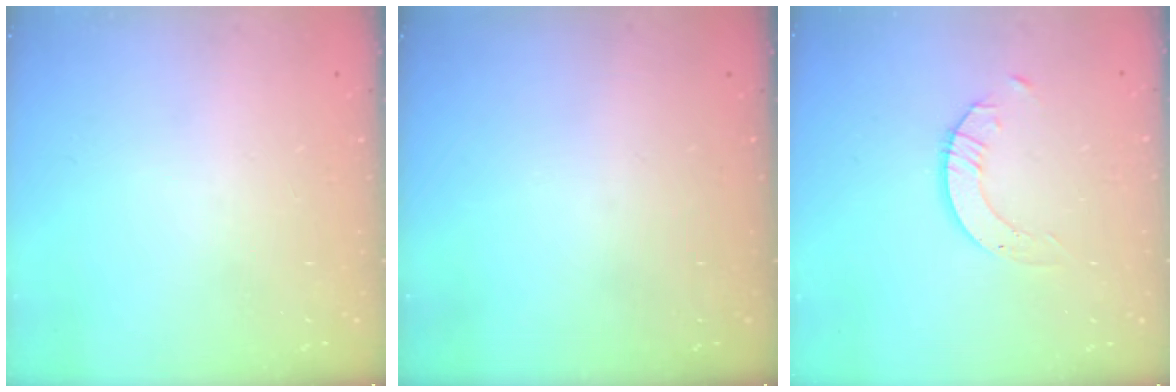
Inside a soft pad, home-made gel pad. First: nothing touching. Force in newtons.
{"total": 0.0}
{"total": 2.7, "press": 2.7, "slide": 0.2}